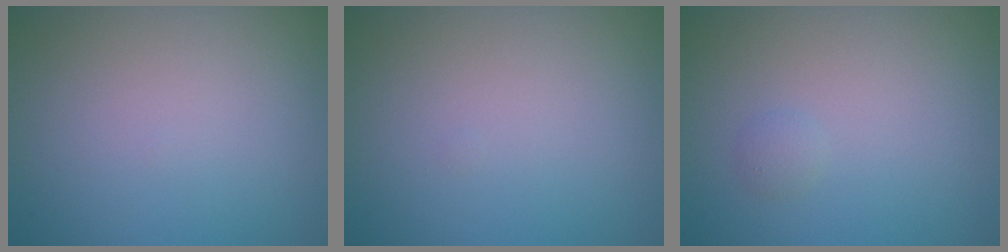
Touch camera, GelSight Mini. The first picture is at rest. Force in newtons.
{"total": 0.0}
{"total": 0.8, "press": 0.8, "slide": 0.0}